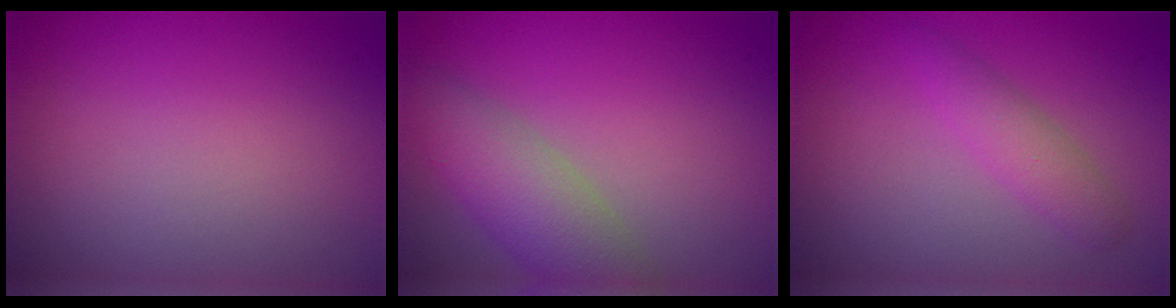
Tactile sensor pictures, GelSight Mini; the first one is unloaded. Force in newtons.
{"total": 5.2, "press": 5.2, "slide": 0.1}
{"total": 2.4, "press": 2.4, "slide": 0.1}